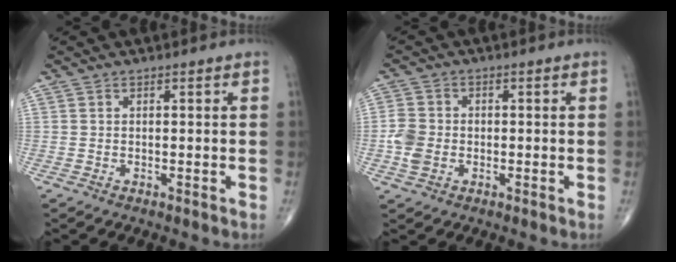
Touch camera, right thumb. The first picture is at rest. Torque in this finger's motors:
{"motor_torque": [0.71, 0.85, 0.82, 0.04, 0.07]}